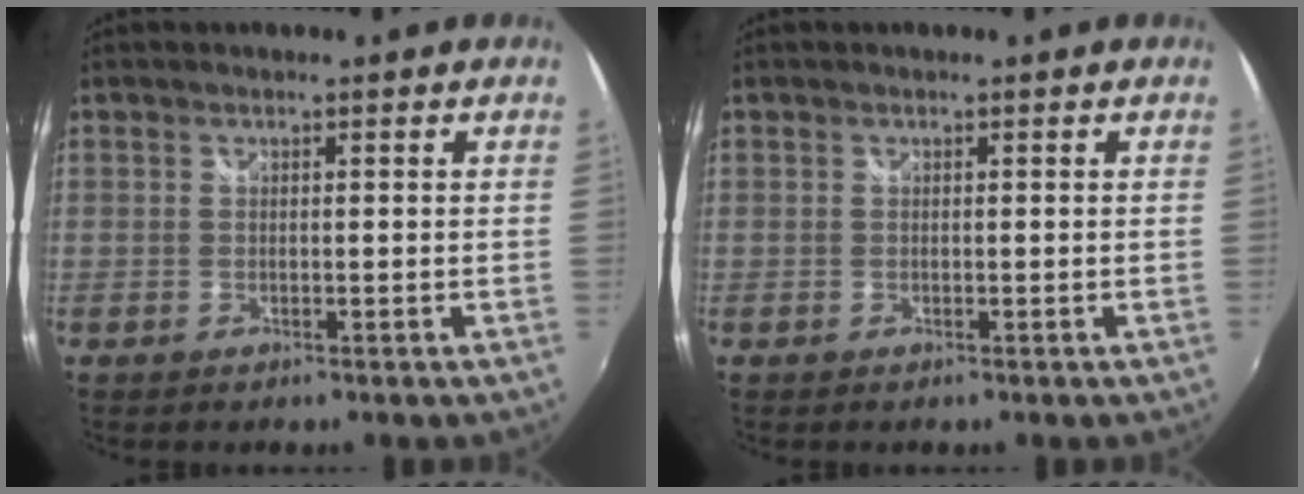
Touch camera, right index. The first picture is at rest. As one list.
[{"total": 0.0}]